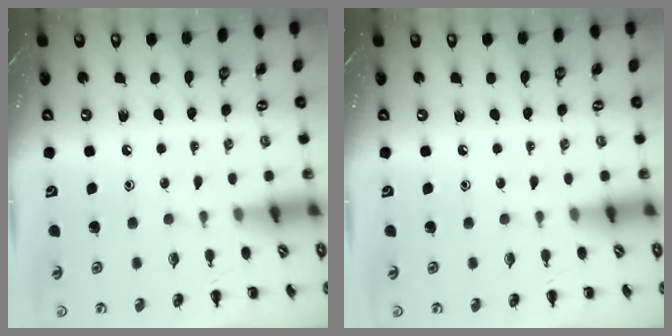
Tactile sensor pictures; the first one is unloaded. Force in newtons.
{"total": 0.0}